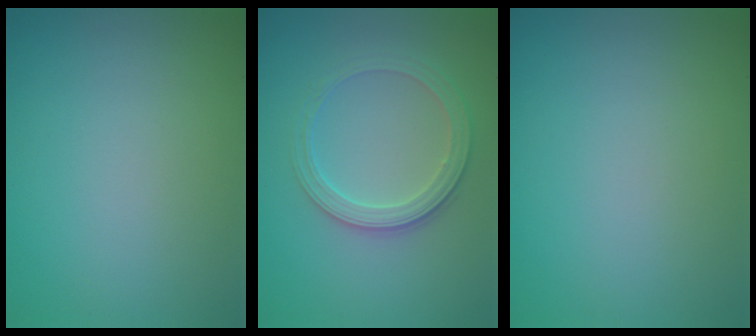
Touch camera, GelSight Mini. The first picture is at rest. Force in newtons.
{"total": 2.8, "press": 2.6, "slide": 1.1}
{"total": 0.0}